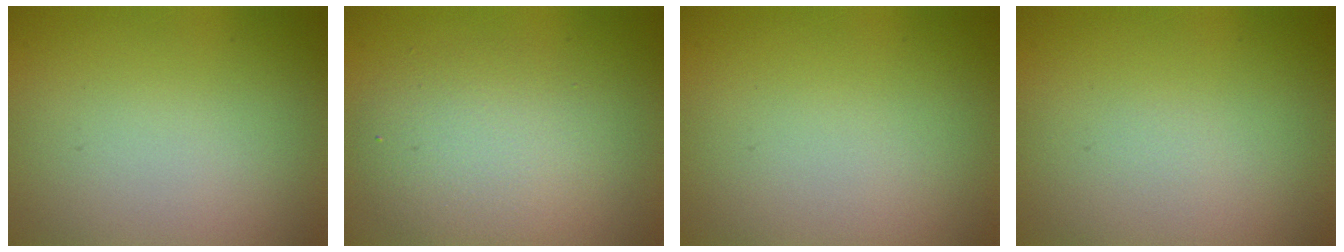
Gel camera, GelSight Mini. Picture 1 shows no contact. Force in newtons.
{"total": 4.0, "press": 4.0, "slide": 0.3}
{"total": 0.0}
{"total": 0.0}